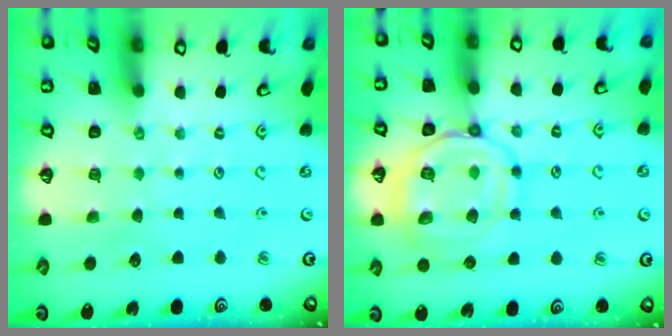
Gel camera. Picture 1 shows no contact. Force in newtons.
{"total": 13.1, "press": 13.0, "slide": 1.2}